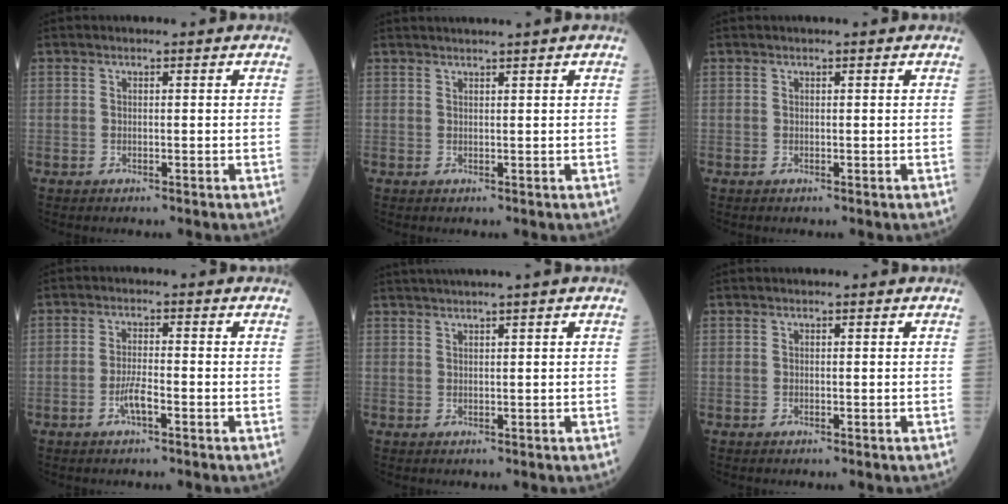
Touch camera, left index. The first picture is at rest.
{"total": 3.0, "force": [2.5, -1.0, 1.3], "torque": [-0.010, 0.016, 0.044]}
{"total": 0.0}
{"total": 3.0, "force": [-1.5, 0.4, 2.6], "torque": [-0.054, 0.000, -0.030]}
{"total": 3.4, "force": [2.6, -1.1, 2.0], "torque": [-0.031, 0.015, 0.050]}
{"total": 0.0}